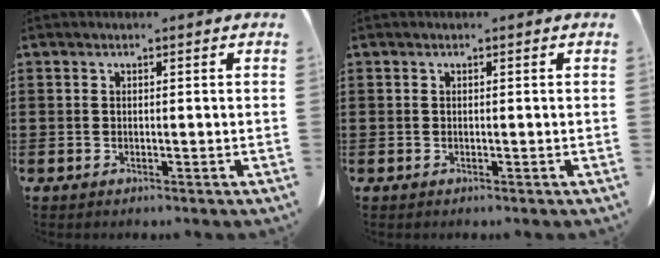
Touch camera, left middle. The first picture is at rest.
{"total": 0.0}